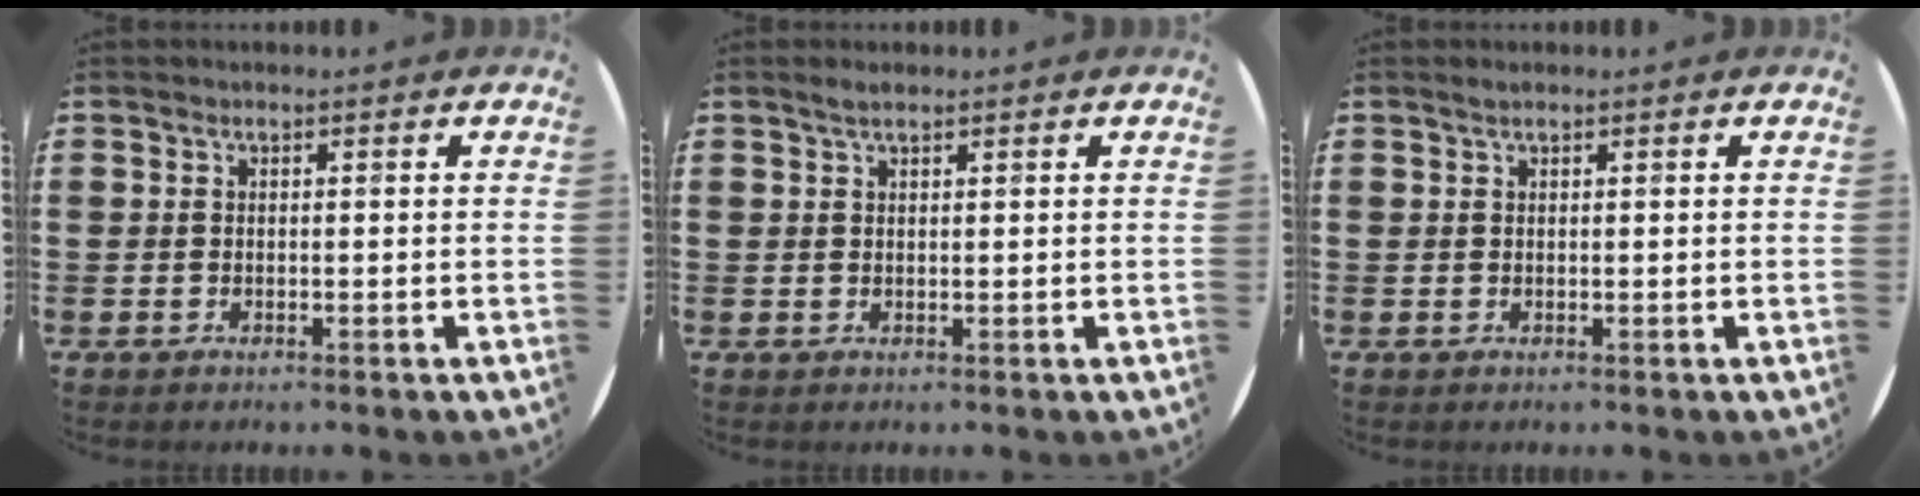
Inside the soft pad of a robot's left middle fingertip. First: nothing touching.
{"total": 1.2, "force": [1.0, 0.1, 0.6], "torque": [-0.013, 0.002, 0.017]}
{"total": 0.5, "force": [0.4, 0.0, 0.3], "torque": [-0.006, 0.001, 0.008]}